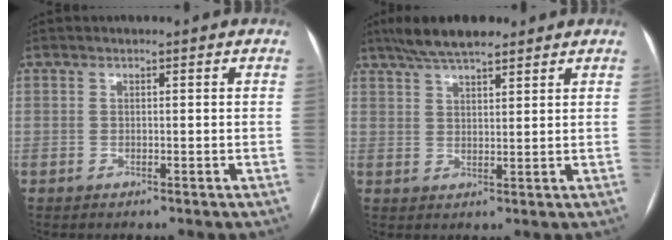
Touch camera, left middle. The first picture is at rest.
{"total": 8.3, "force": [6.6, 1.9, 4.8], "torque": [-0.083, 0.025, 0.112]}